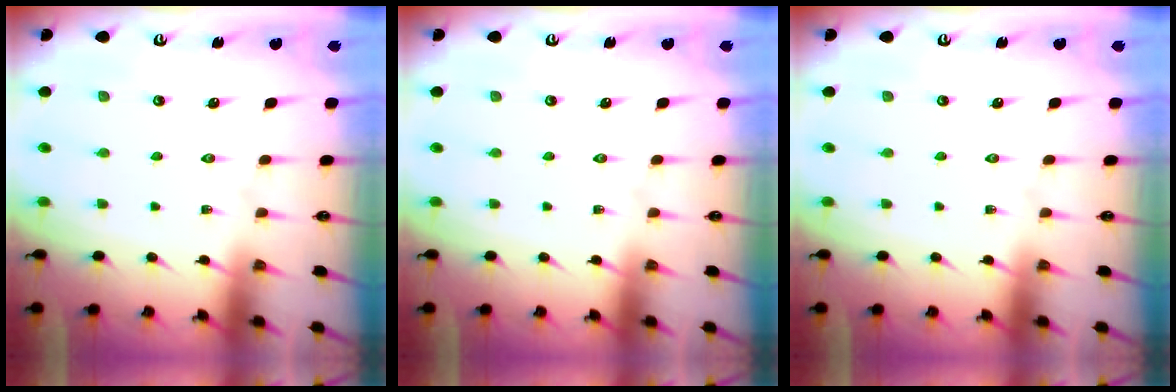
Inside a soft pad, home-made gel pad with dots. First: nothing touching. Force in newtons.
{"total": 0.0}
{"total": 0.0}